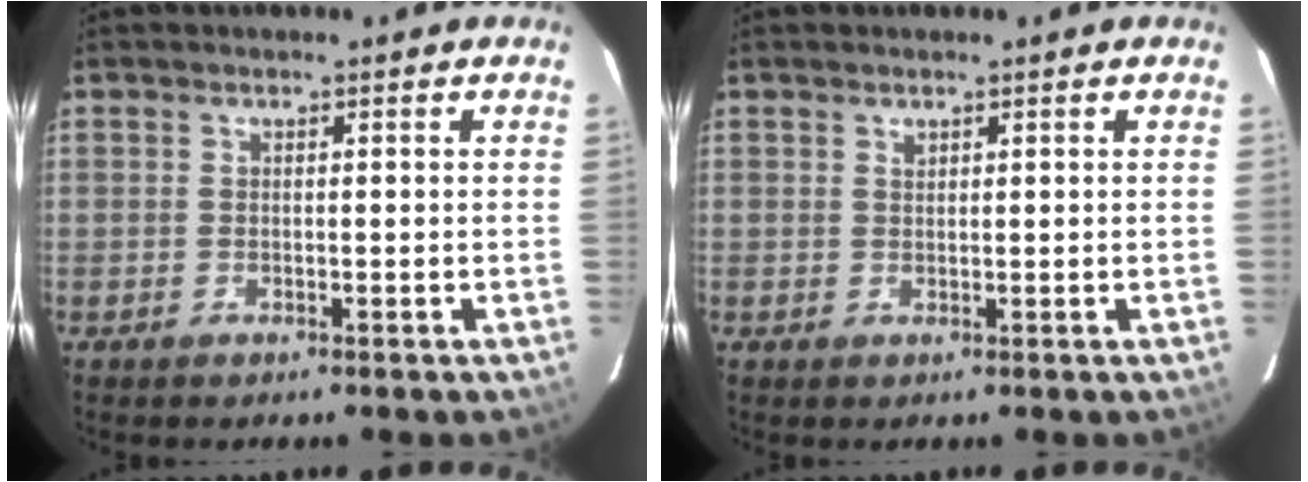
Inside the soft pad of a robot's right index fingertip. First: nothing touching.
{"total": 0.6, "force": [0.5, 0.3, 0.1], "torque": [-0.001, 0.001, 0.010]}